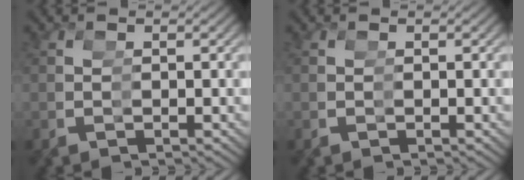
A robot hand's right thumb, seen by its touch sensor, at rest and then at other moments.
{"total": 0.0}